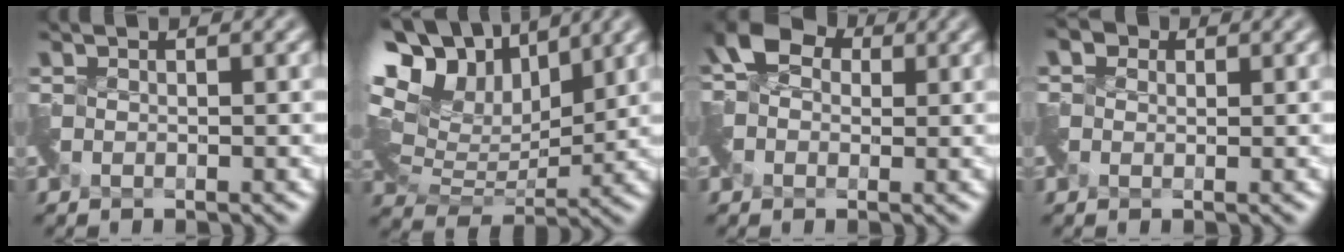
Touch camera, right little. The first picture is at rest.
{"total": 13.6, "force": [8.7, 7.2, 7.6], "torque": [-0.172, 0.049, 0.134]}
{"total": 3.6, "force": [0.2, 3.0, 2.0], "torque": [-0.041, 0.009, -0.006]}
{"total": 1.3, "force": [0.0, 1.3, 0.1], "torque": [-0.008, 0.000, -0.003]}